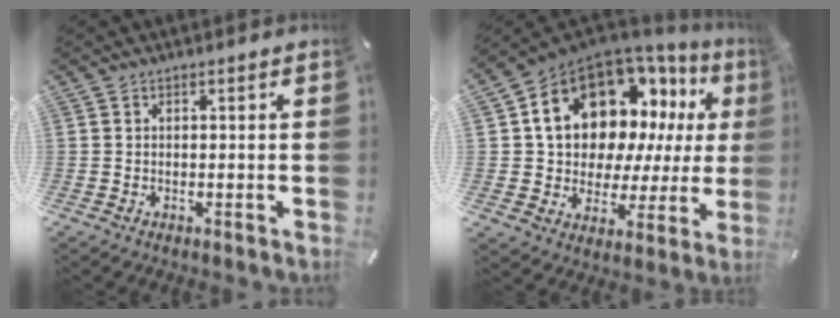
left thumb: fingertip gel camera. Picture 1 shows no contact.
{"total": 18.8, "force": [8.7, 12.5, 11.1], "torque": [-0.177, -0.058, 0.161]}